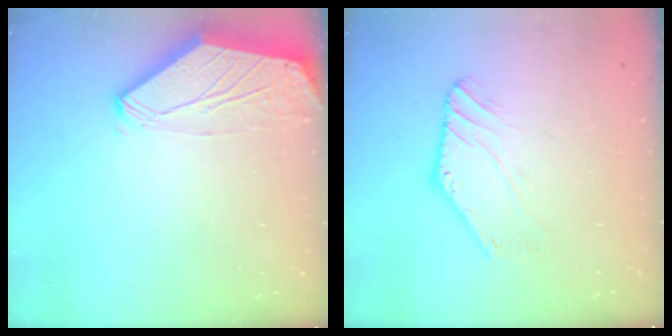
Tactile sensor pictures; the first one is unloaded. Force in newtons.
{"total": 0.9, "press": 0.9, "slide": 0.2}